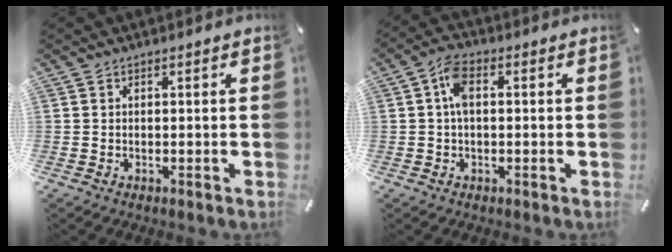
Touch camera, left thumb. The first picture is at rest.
{"total": 5.1, "force": [0.4, 2.8, 4.3], "torque": [-0.097, 0.006, 0.004]}